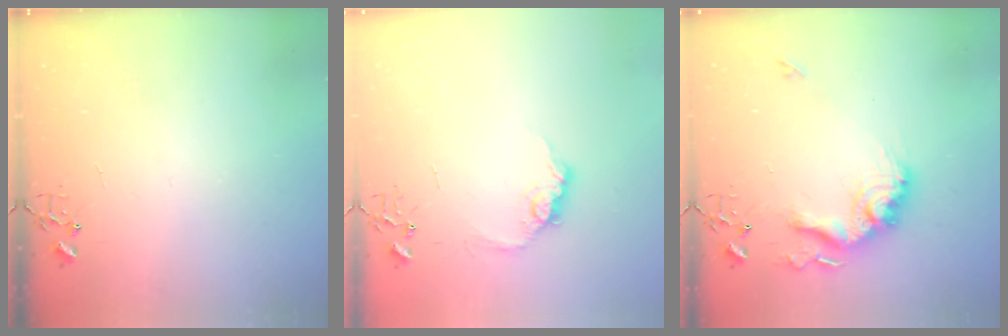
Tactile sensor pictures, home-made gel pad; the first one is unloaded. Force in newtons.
{"total": 10.4, "press": 10.4, "slide": 0.3}
{"total": 18.3, "press": 18.2, "slide": 2.0}